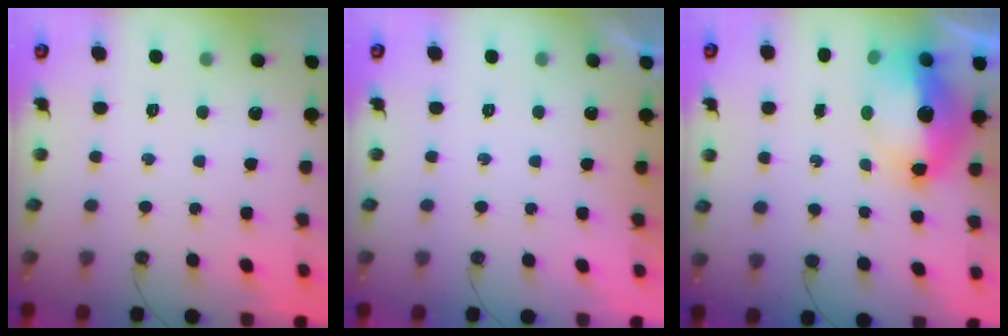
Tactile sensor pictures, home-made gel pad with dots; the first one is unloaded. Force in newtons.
{"total": 0.0}
{"total": 14.9, "press": 14.8, "slide": 1.8}